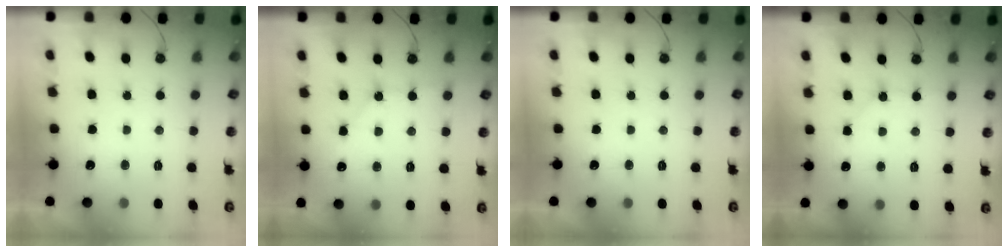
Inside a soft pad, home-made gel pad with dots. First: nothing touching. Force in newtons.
{"total": 5.6, "press": 5.6, "slide": 0.7}
{"total": 0.0}
{"total": 4.9, "press": 4.8, "slide": 0.8}